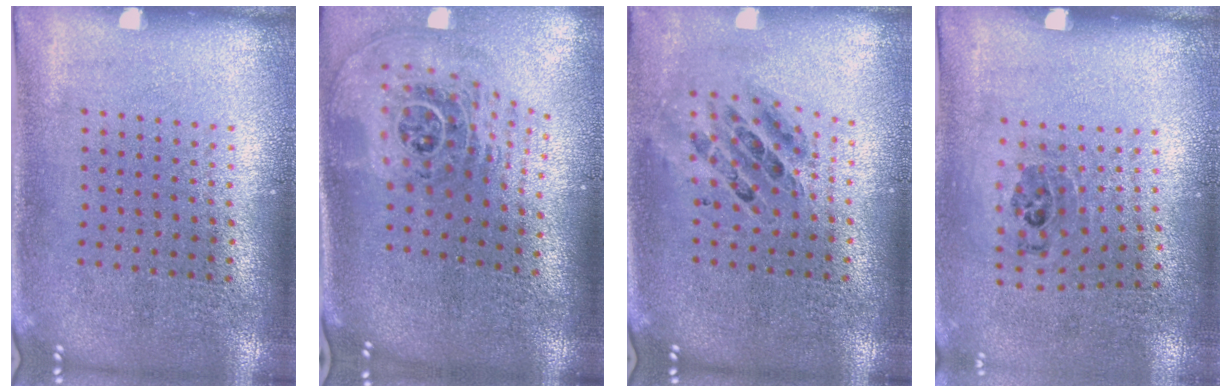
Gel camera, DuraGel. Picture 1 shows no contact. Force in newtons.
{"total": 2.7, "press": 1.9, "slide": 1.9}
{"total": 0.7, "press": 0.7, "slide": 0.1}
{"total": 1.2, "press": 0.8, "slide": 0.9}